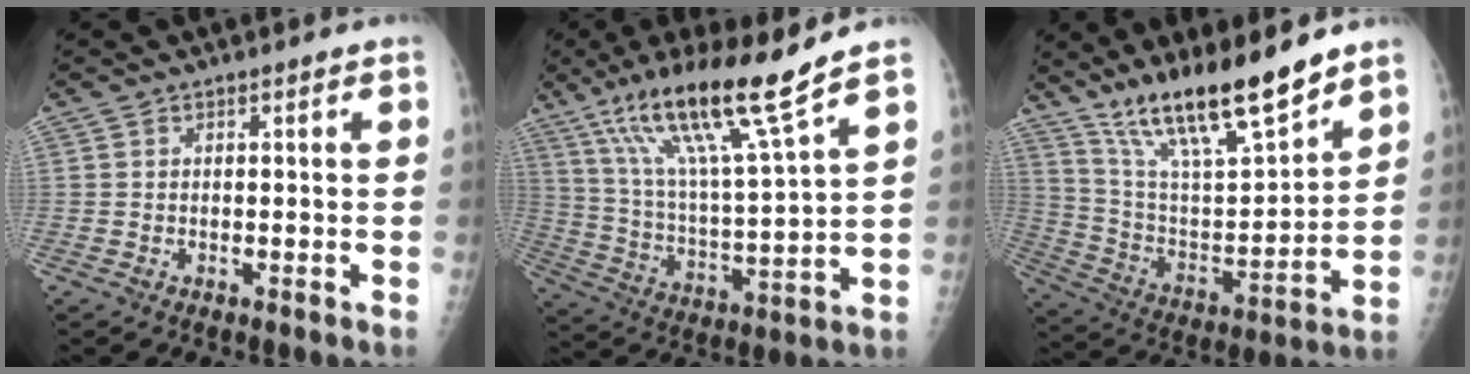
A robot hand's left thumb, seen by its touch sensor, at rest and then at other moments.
{"total": 18.1, "force": [12.3, 0.9, 13.2], "torque": [-0.227, -0.058, 0.226]}
{"total": 19.8, "force": [15.1, 4.1, 12.2], "torque": [-0.183, -0.077, 0.275]}